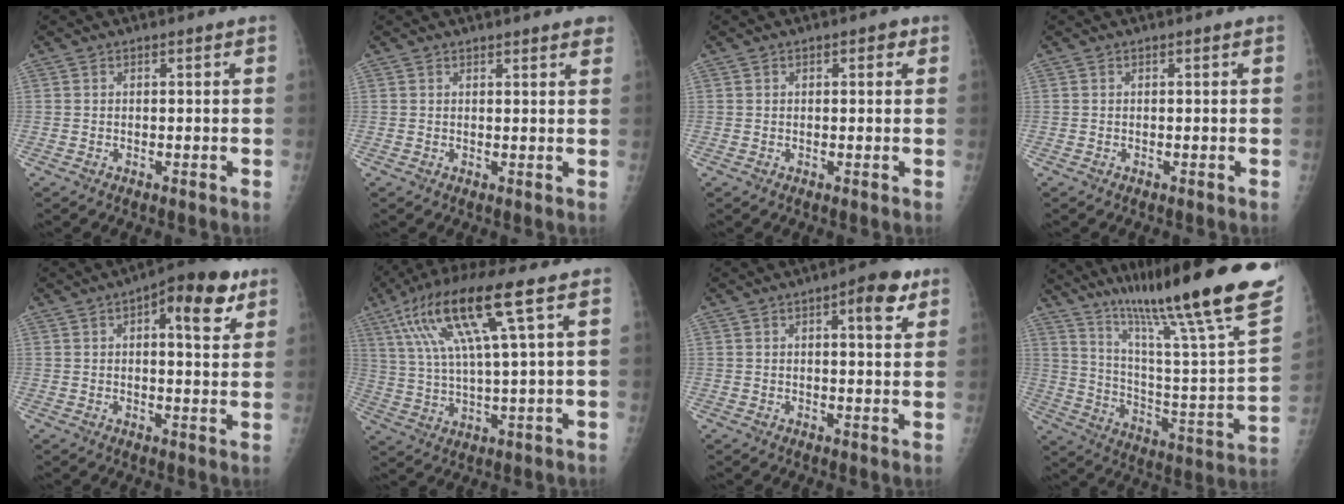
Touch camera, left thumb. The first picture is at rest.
{"total": 3.7, "force": [3.2, 0.8, 1.7], "torque": [-0.008, -0.008, 0.031]}
{"total": 1.9, "force": [0.7, 1.1, 1.3], "torque": [-0.006, 0.002, 0.006]}
{"total": 0.0}
{"total": 11.6, "force": [5.2, 4.5, 9.4], "torque": [-0.101, -0.004, 0.062]}
{"total": 16.5, "force": [6.9, 2.1, 14.8], "torque": [-0.303, 0.000, 0.124]}
{"total": 7.1, "force": [3.4, 2.4, 5.7], "torque": [-0.064, -0.008, 0.039]}
{"total": 34.2, "force": [23.6, 3.8, 24.4], "torque": [-0.335, -0.093, 0.353]}